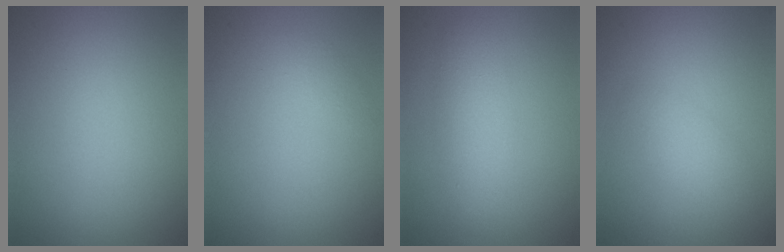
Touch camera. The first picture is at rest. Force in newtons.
{"total": 0.6, "press": 0.6, "slide": 0.1}
{"total": 2.9, "press": 2.9, "slide": 0.1}
{"total": 1.6, "press": 1.6, "slide": 0.1}